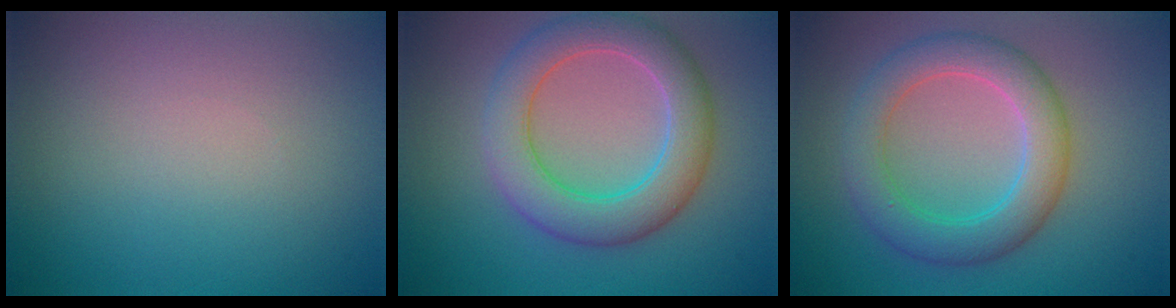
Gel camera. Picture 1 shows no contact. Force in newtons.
{"total": 6.1, "press": 6.1, "slide": 0.4}
{"total": 5.2, "press": 5.2, "slide": 0.0}